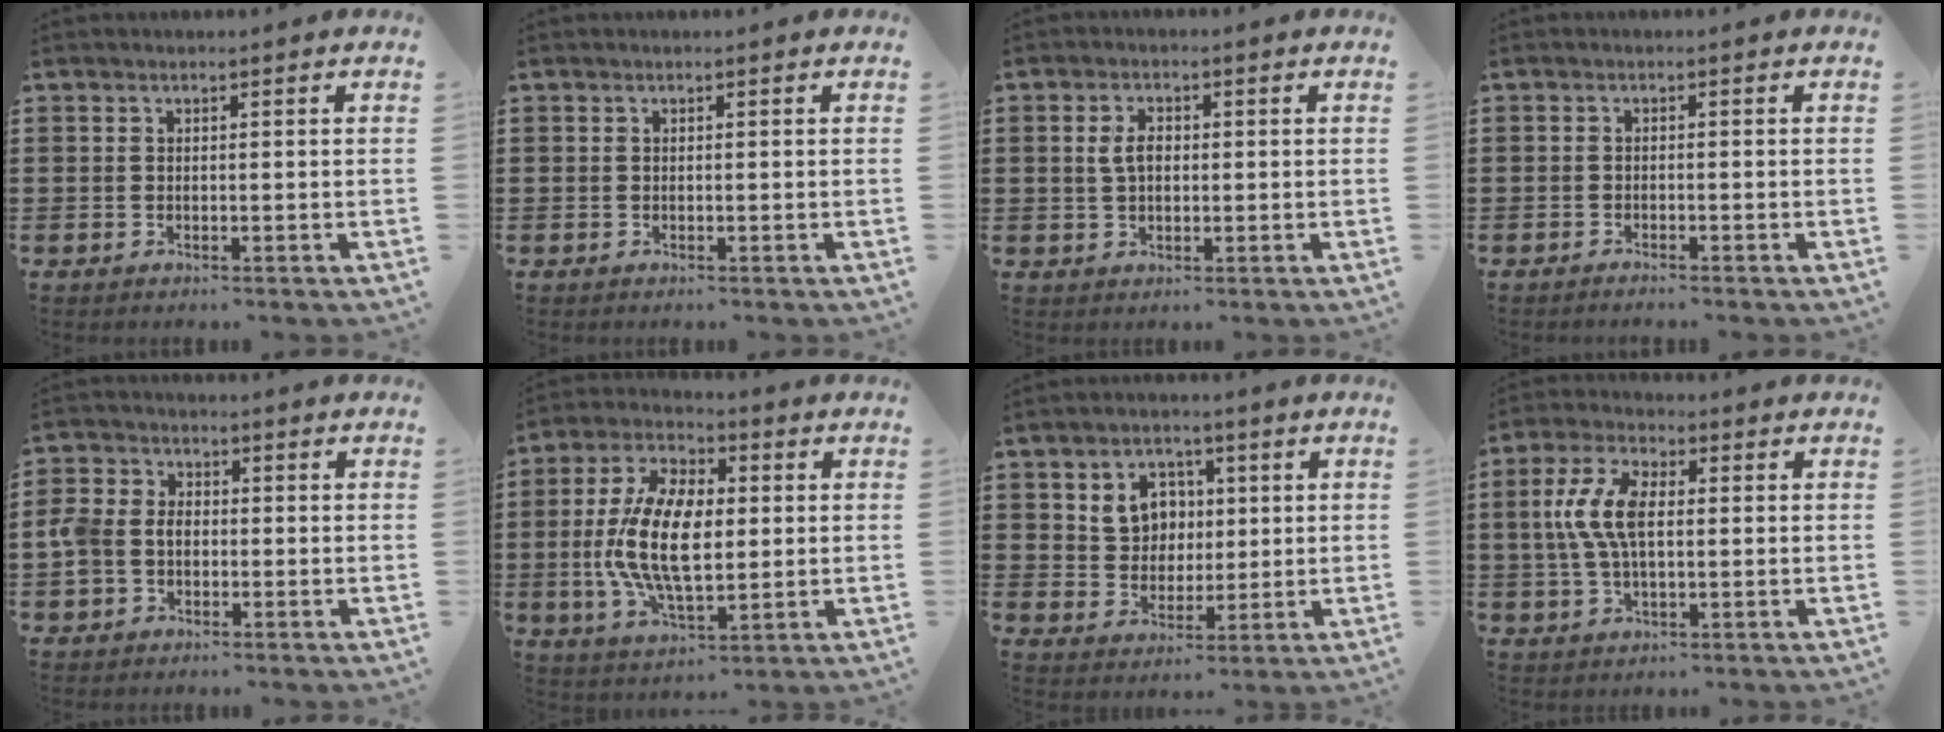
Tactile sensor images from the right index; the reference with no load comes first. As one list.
[{"total": 0.0}, {"total": 3.3, "force": [0.4, 1.9, 2.7], "torque": [-0.057, 0.010, 0.006]}, {"total": 0.9, "force": [-0.9, -0.1, 0.1], "torque": [-0.004, -0.001, -0.017]}, {"total": 4.6, "force": [-0.8, 3.8, 2.5], "torque": [-0.085, 0.000, -0.025]}, {"total": 13.3, "force": [-0.4, 7.0, 11.3], "torque": [-0.249, 0.001, -0.009]}, {"total": 6.1, "force": [1.7, 5.4, 2.3], "torque": [-0.063, 0.016, 0.027]}, {"total": 8.2, "force": [0.6, 3.9, 7.2], "torque": [-0.165, 0.006, 0.001]}]